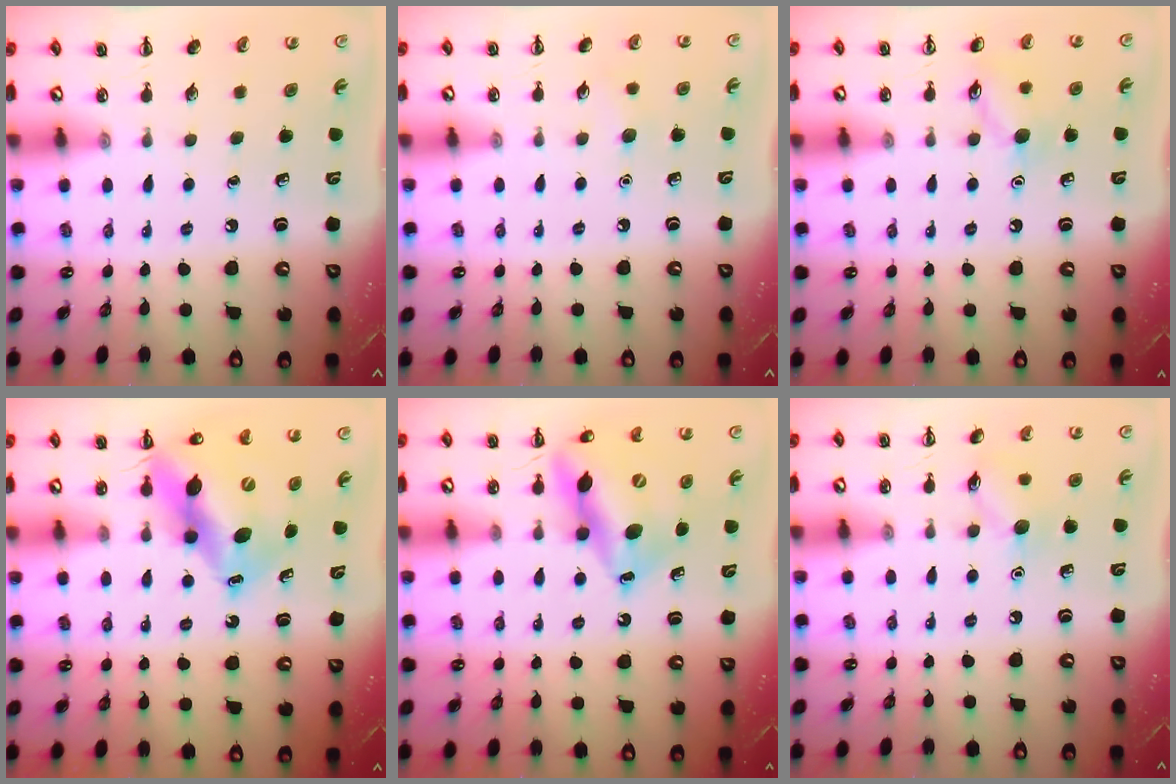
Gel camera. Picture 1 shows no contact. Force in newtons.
{"total": 5.4, "press": 5.1, "slide": 1.5}
{"total": 9.1, "press": 9.1, "slide": 0.7}
{"total": 14.7, "press": 14.1, "slide": 4.2}
{"total": 15.7, "press": 15.0, "slide": 4.5}
{"total": 8.5, "press": 8.4, "slide": 1.2}